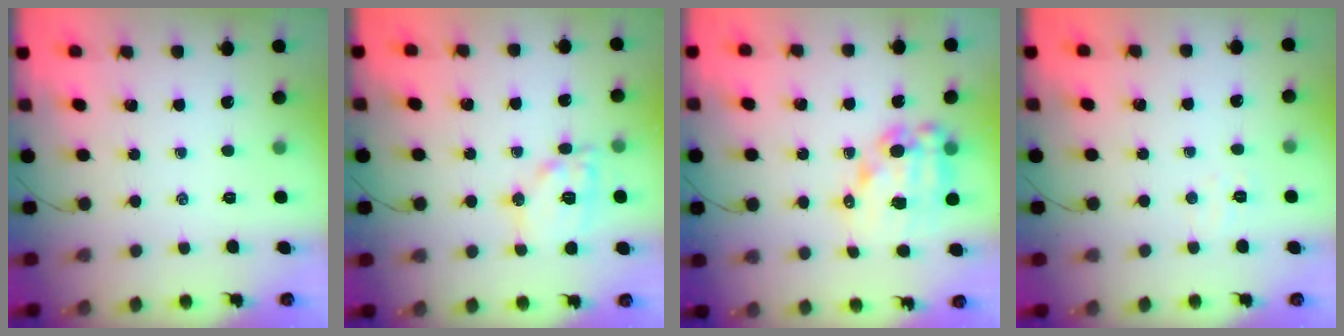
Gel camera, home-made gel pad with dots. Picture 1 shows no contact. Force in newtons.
{"total": 11.3, "press": 11.2, "slide": 0.9}
{"total": 12.7, "press": 12.4, "slide": 2.9}
{"total": 3.0, "press": 3.0, "slide": 0.8}